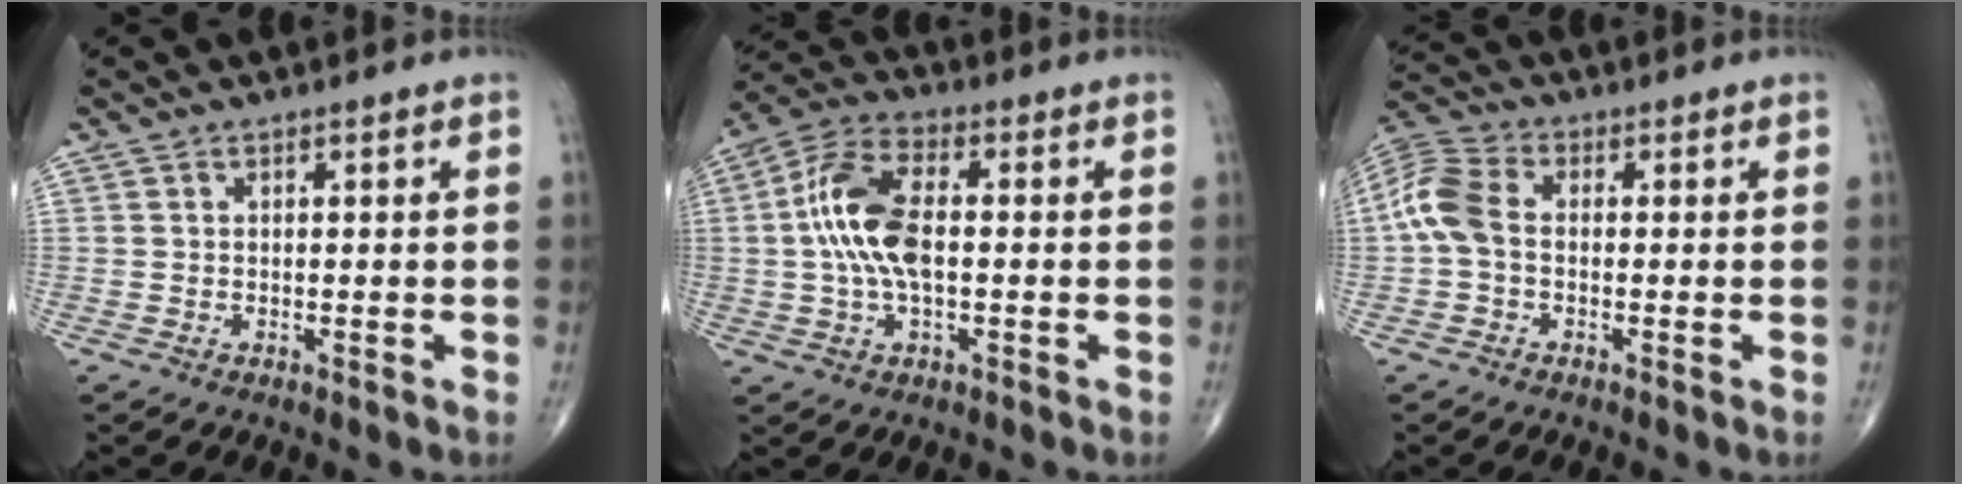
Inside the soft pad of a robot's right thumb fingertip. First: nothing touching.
{"total": 12.2, "force": [0.2, 5.9, 10.7], "torque": [-0.224, 0.026, -0.003]}
{"total": 7.8, "force": [-0.4, 5.1, 5.9], "torque": [-0.127, 0.021, -0.020]}